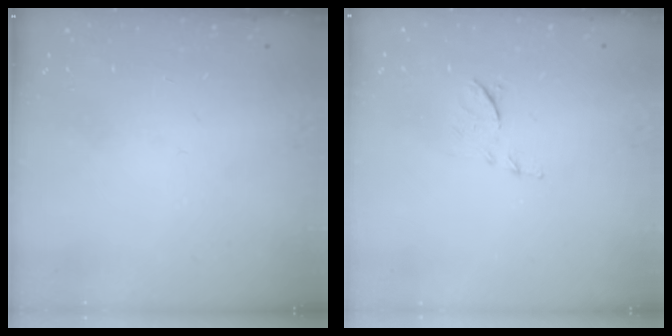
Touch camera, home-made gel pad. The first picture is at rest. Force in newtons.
{"total": 6.6, "press": 6.6, "slide": 0.5}